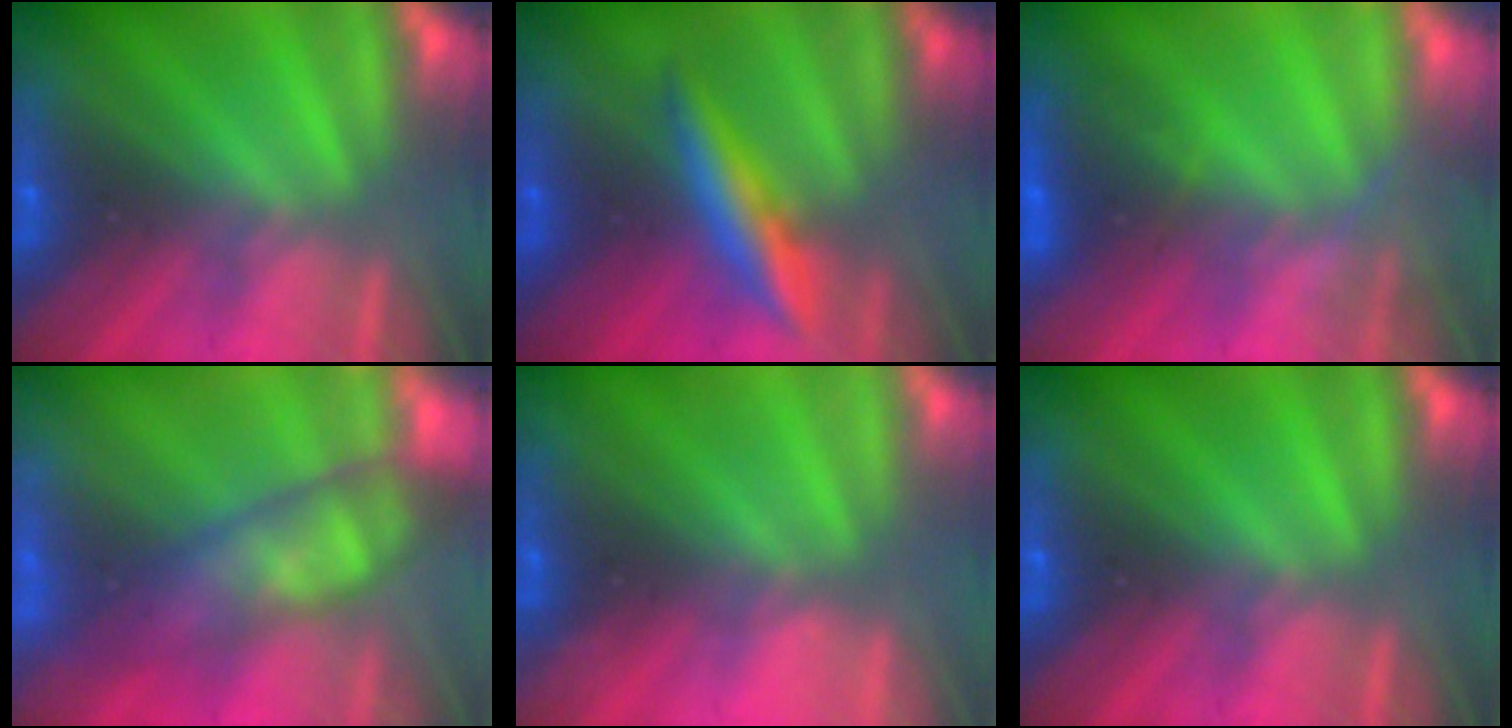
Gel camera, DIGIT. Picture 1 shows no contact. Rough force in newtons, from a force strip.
{"total": 2.6}
{"total": 4.8}
{"total": 4.5}
{"total": 2.2}
{"total": 0.0}